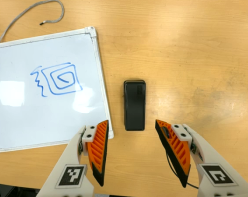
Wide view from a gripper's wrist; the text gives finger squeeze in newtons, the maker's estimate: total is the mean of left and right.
{"total": 0.0}